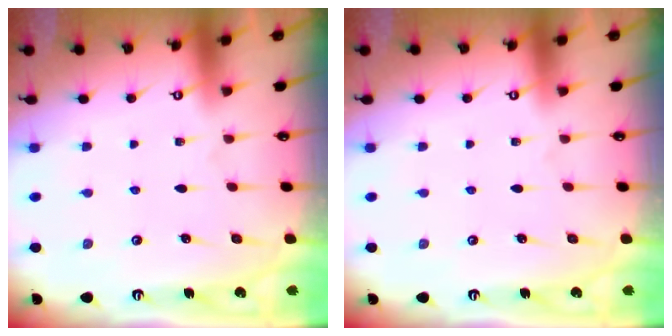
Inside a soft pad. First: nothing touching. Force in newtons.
{"total": 0.0}